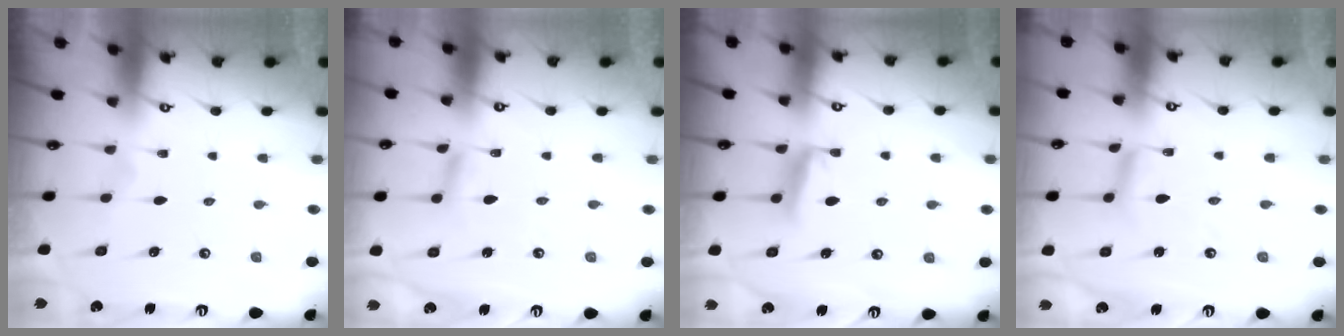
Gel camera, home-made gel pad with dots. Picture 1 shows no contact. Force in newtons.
{"total": 3.7, "press": 3.7, "slide": 0.3}
{"total": 7.4, "press": 7.4, "slide": 0.9}
{"total": 5.5, "press": 5.5, "slide": 0.4}